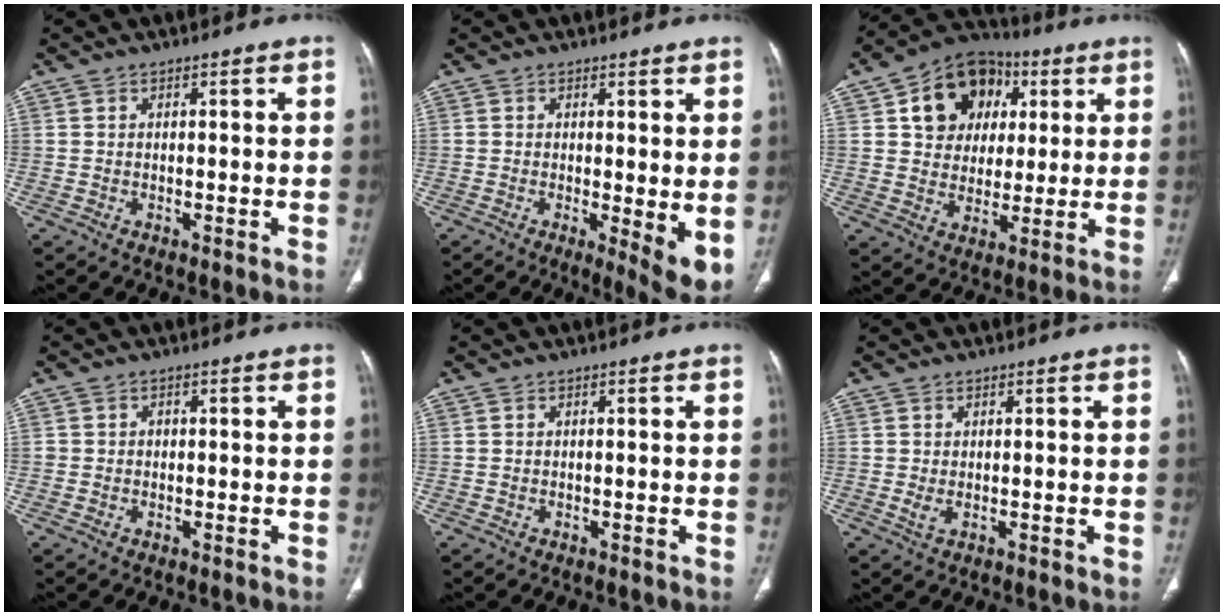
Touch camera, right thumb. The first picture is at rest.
{"total": 6.1, "force": [0.1, 1.7, 5.9], "torque": [-0.087, -0.019, 0.005]}
{"total": 15.1, "force": [5.1, 11.9, 7.8], "torque": [-0.087, 0.003, 0.079]}
{"total": 0.7, "force": [0.0, 0.7, 0.2], "torque": [0.003, 0.003, -0.001]}
{"total": 0.0}
{"total": 1.5, "force": [0.1, 0.5, 1.4], "torque": [-0.031, -0.002, 0.008]}